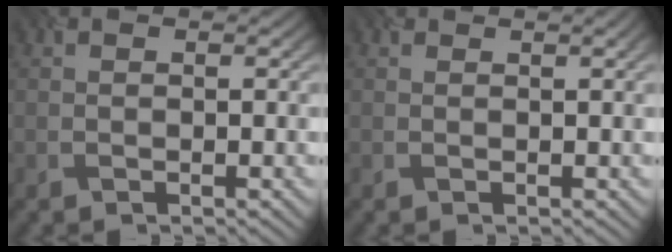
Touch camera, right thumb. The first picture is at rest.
{"total": 1.4, "force": [0.6, 0.5, 1.1], "torque": [-0.005, 0.005, 0.001]}